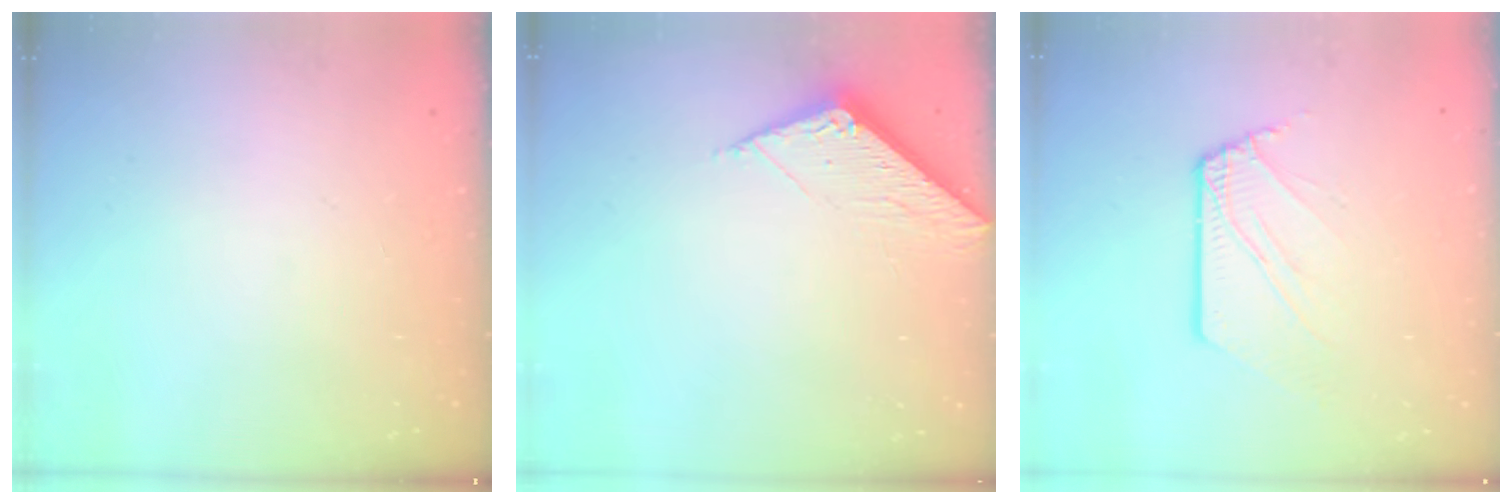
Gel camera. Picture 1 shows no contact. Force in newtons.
{"total": 6.1, "press": 6.1, "slide": 0.3}
{"total": 4.0, "press": 4.0, "slide": 0.4}